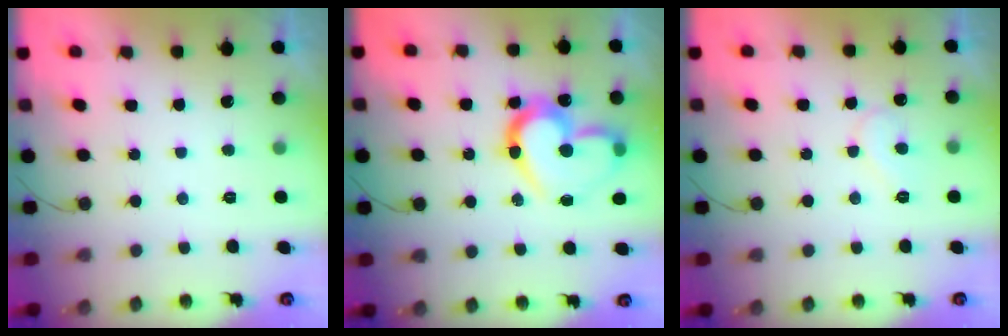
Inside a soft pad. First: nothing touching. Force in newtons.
{"total": 17.6, "press": 17.5, "slide": 1.6}
{"total": 6.8, "press": 6.8, "slide": 0.6}